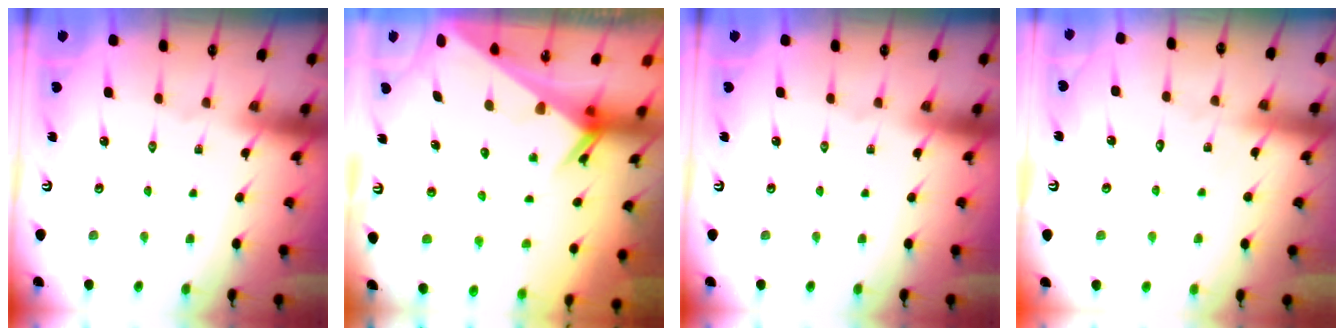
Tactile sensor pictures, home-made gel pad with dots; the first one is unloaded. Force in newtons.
{"total": 2.9, "press": 2.9, "slide": 0.2}
{"total": 0.0}
{"total": 4.6, "press": 4.6, "slide": 0.3}